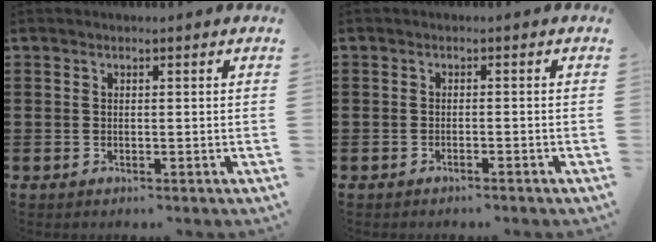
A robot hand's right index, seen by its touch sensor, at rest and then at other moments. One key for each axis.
{"total": 0.9, "fx": -0.8, "fy": -0.1, "fz": 0.3, "tx": -0.008, "ty": -0.001, "tz": -0.016}